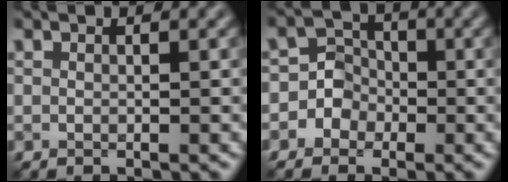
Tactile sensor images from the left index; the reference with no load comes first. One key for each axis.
{"total": 4.0, "fx": -1.5, "fy": 3.7, "fz": 0.4, "tx": 0.025, "ty": 0.016, "tz": -0.042}